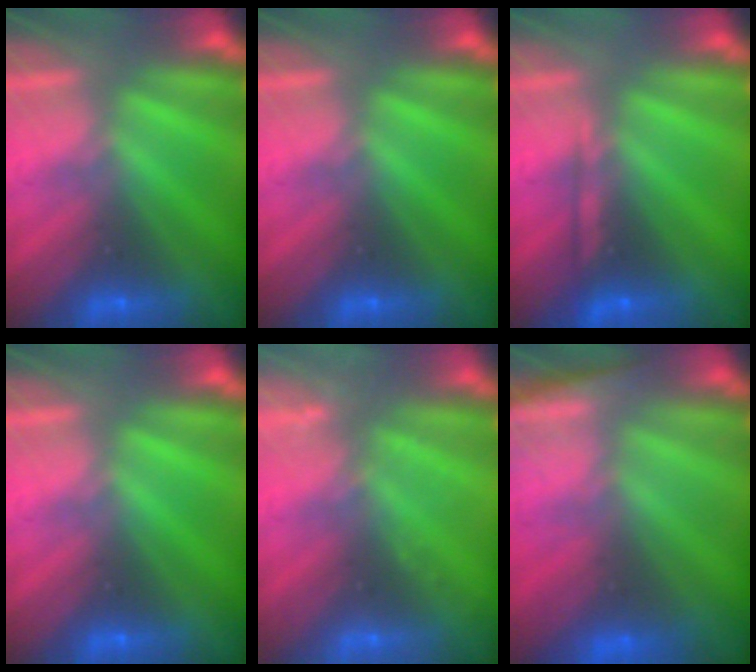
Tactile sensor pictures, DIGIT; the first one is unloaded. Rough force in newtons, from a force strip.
{"total": 0.0}
{"total": 2.2}
{"total": 0.0}
{"total": 2.2}
{"total": 10.8}